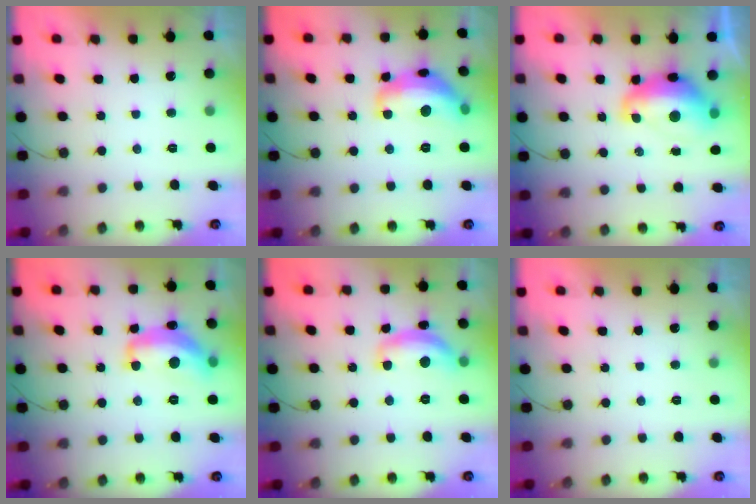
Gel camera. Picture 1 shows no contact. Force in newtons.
{"total": 15.7, "press": 15.6, "slide": 0.9}
{"total": 13.3, "press": 13.2, "slide": 1.3}
{"total": 15.3, "press": 15.2, "slide": 0.8}
{"total": 12.6, "press": 12.6, "slide": 0.9}
{"total": 0.0}